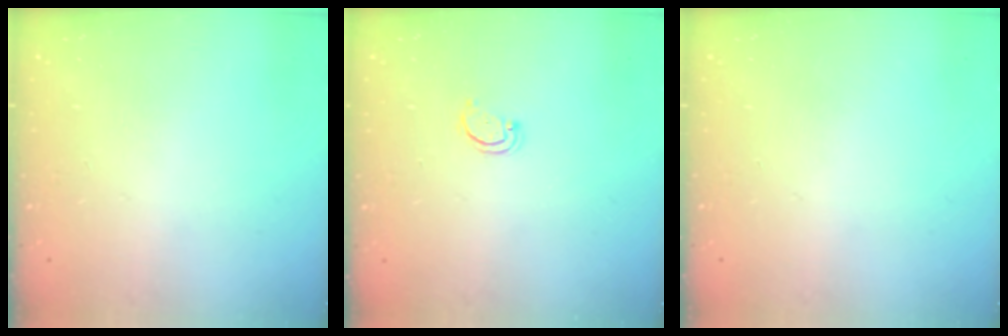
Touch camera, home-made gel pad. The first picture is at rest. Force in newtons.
{"total": 2.2, "press": 2.1, "slide": 0.4}
{"total": 0.0}